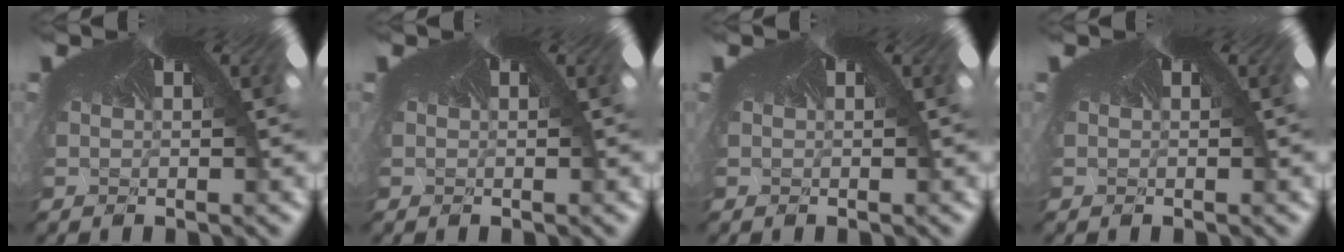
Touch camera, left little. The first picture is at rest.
{"total": 0.0}
{"total": 0.0}
{"total": 0.0}